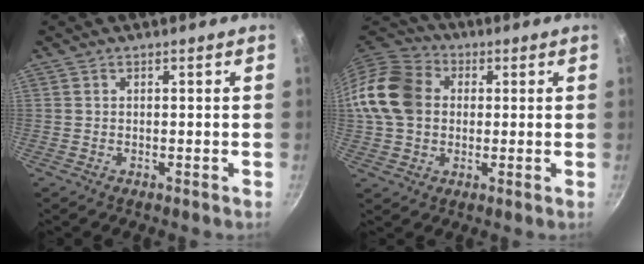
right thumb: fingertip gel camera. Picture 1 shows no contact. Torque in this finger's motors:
{"motor_torque": [1.14, 1.15, 0.50, 0.42, 0.38]}